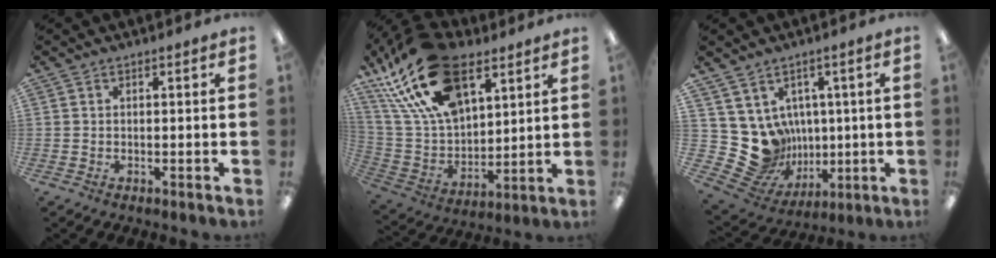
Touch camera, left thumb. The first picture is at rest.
{"total": 25.0, "force": [14.0, 13.6, 15.6], "torque": [-0.319, -0.059, 0.249]}
{"total": 12.6, "force": [0.8, 11.9, 4.1], "torque": [-0.101, -0.033, 0.031]}